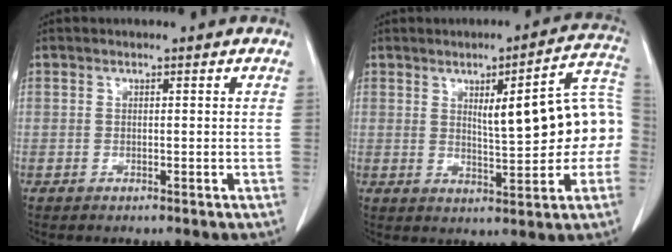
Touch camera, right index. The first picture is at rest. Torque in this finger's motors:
{"motor_torque": [0.77, -0.13, 0.30, 0.07]}